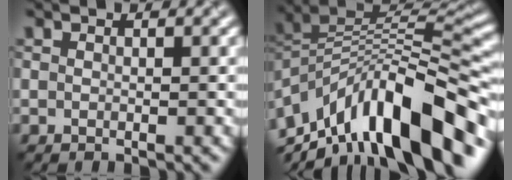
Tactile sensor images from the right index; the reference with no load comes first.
{"total": 13.1, "force": [-6.2, 5.6, 10.1], "torque": [-0.165, 0.026, -0.106]}